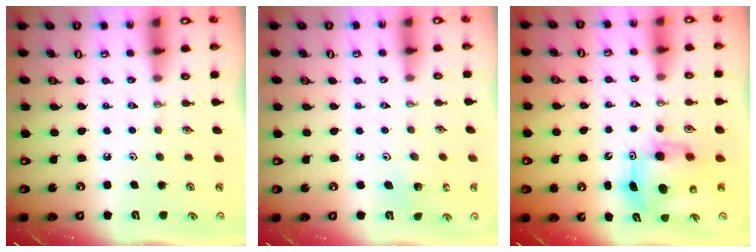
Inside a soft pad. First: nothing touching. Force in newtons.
{"total": 3.1, "press": 3.1, "slide": 0.2}
{"total": 8.6, "press": 8.6, "slide": 1.0}